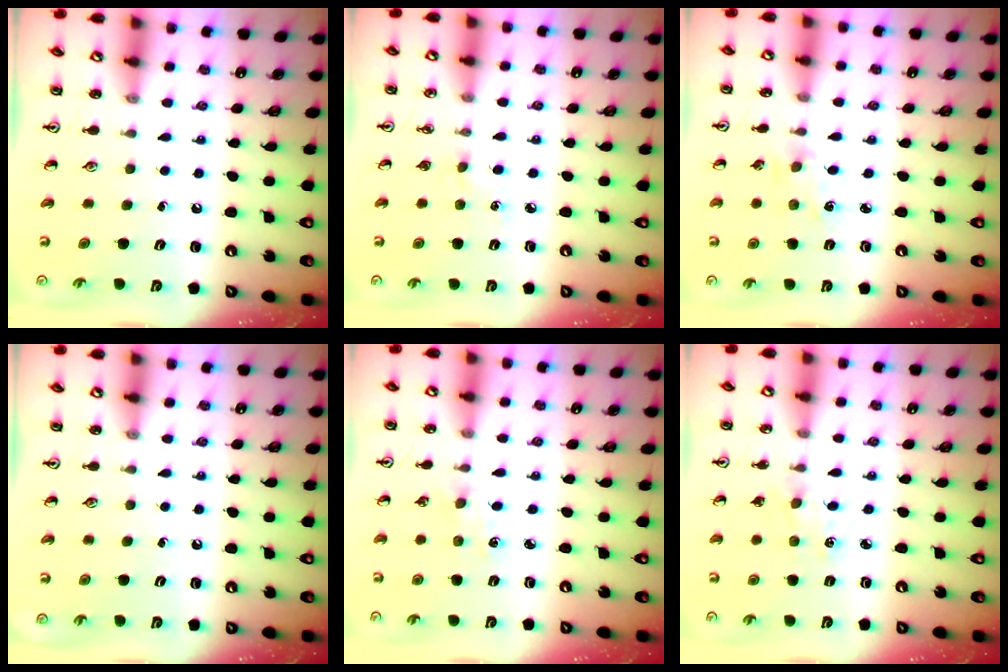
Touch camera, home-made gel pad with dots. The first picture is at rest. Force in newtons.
{"total": 2.7, "press": 2.7, "slide": 0.4}
{"total": 2.5, "press": 2.4, "slide": 0.3}
{"total": 0.0}
{"total": 1.1, "press": 1.0, "slide": 0.2}
{"total": 1.4, "press": 1.4, "slide": 0.2}